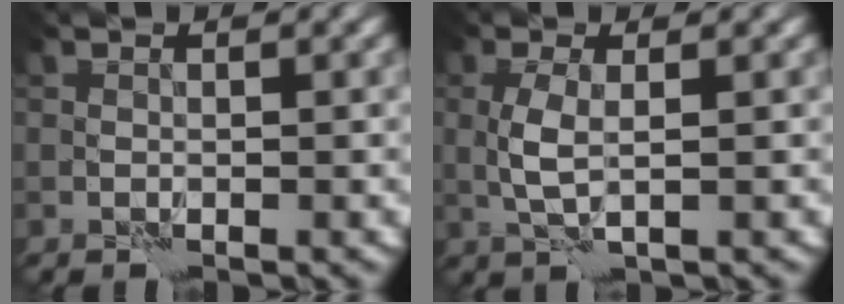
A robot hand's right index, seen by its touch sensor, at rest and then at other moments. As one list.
[{"total": 2.0, "force": [0.4, 0.4, 2.0], "torque": [-0.047, -0.001, 0.007]}]